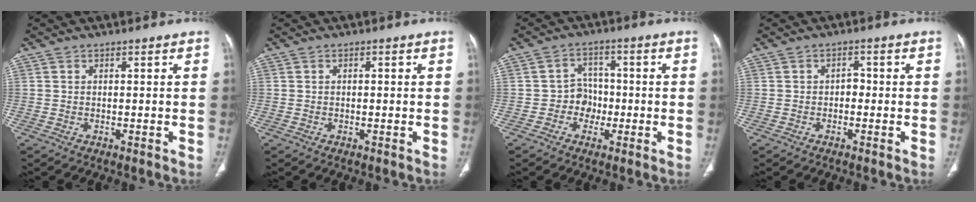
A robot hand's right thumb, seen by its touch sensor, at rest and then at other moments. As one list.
[{"total": 0.7, "force": [0.0, 0.3, 0.6], "torque": [-0.015, 0.003, 0.003]}, {"total": 4.9, "force": [-1.4, 4.3, 1.8], "torque": [0.005, 0.016, -0.032]}, {"total": 1.8, "force": [-0.4, 1.3, 1.1], "torque": [-0.004, 0.007, -0.014]}]